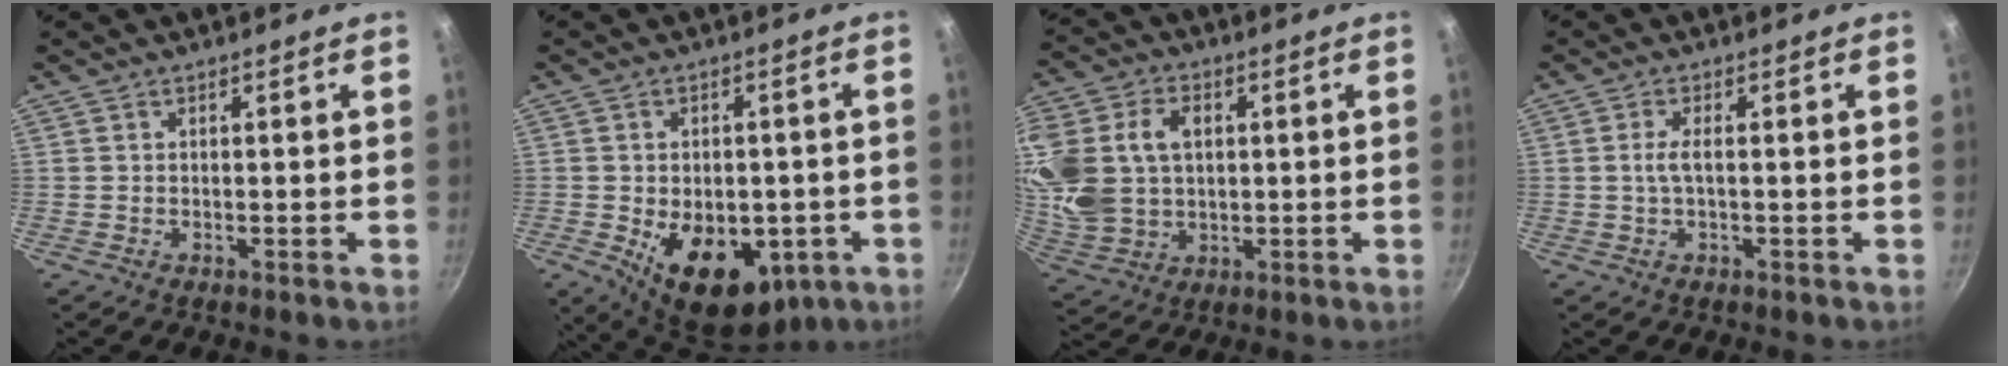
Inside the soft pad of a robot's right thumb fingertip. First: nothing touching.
{"total": 15.9, "force": [-4.5, 10.2, 11.3], "torque": [-0.135, -0.008, -0.046]}
{"total": 20.5, "force": [3.7, 15.3, 13.0], "torque": [-0.289, 0.017, 0.078]}
{"total": 2.7, "force": [-0.1, 0.8, 2.6], "torque": [-0.061, 0.006, -0.004]}